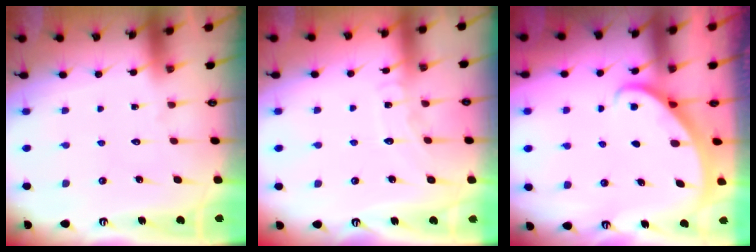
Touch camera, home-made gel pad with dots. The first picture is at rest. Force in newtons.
{"total": 6.5, "press": 6.5, "slide": 0.6}
{"total": 2.1, "press": 2.1, "slide": 0.2}